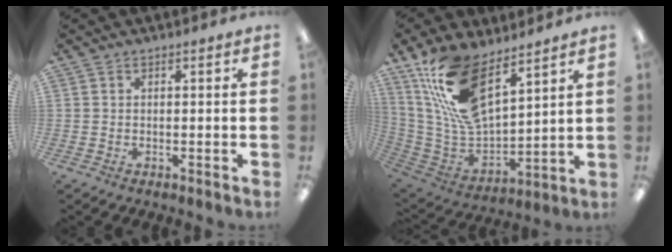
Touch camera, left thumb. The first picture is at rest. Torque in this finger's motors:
{"motor_torque": [0.66, 0.33, 1.15, -1.62, 0.20]}